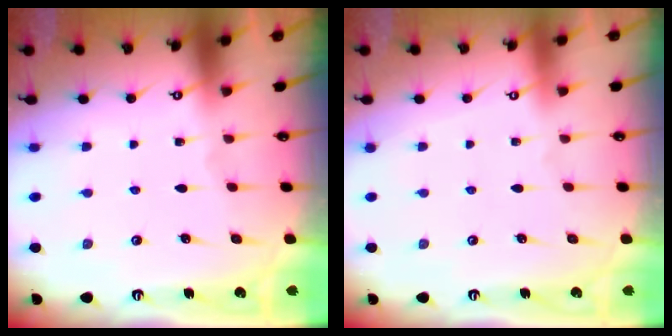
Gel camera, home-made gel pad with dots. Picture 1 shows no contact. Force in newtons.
{"total": 4.0, "press": 4.0, "slide": 0.1}